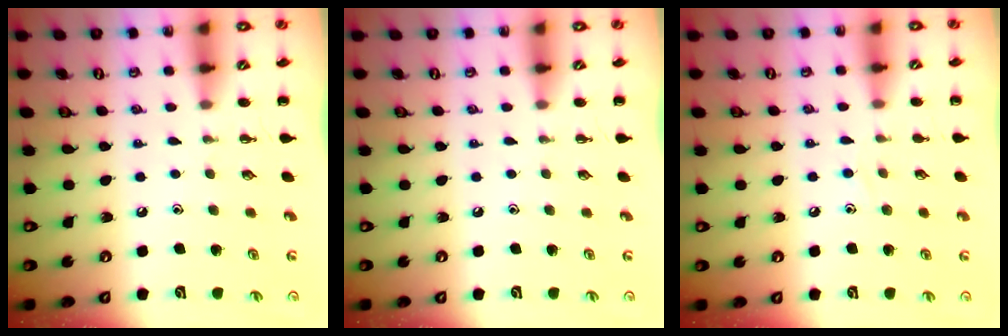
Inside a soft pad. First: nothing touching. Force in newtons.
{"total": 0.0}
{"total": 7.2, "press": 6.7, "slide": 2.5}